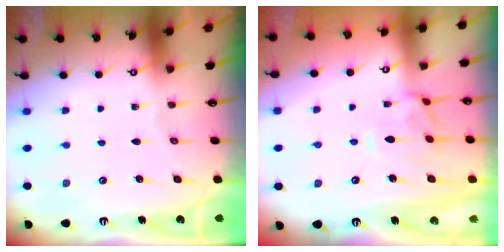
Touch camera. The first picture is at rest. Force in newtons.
{"total": 1.7, "press": 1.4, "slide": 0.9}